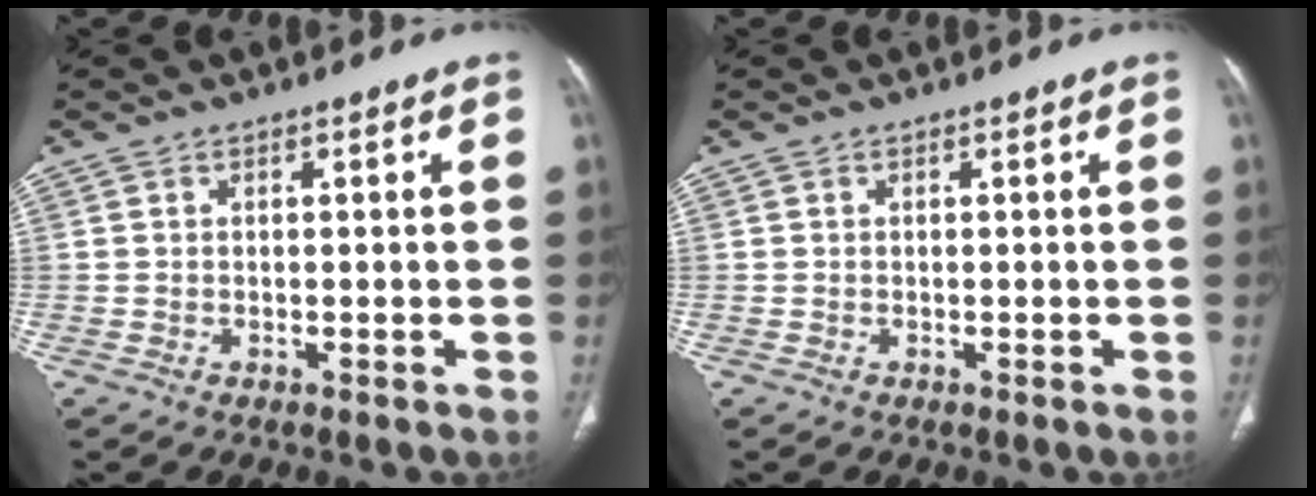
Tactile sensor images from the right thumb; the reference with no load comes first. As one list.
[{"total": 0.0}]